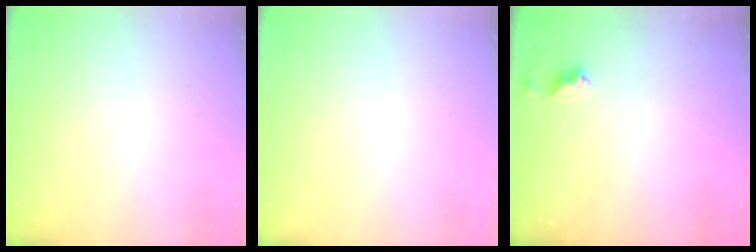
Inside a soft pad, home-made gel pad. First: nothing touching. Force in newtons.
{"total": 0.0}
{"total": 7.5, "press": 7.5, "slide": 0.5}